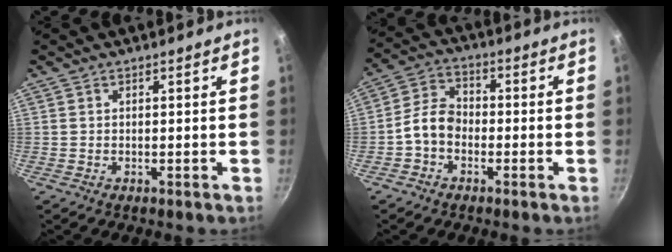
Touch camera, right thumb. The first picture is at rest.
{"total": 6.1, "force": [-2.0, 4.3, 3.8], "torque": [-0.060, 0.031, -0.053]}